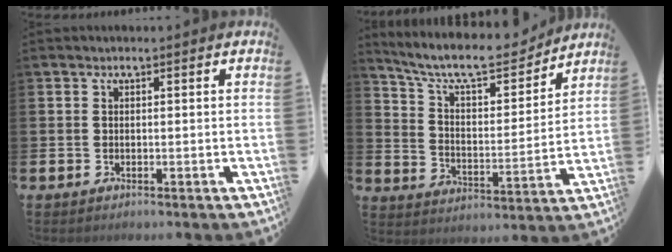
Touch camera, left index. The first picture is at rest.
{"total": 10.0, "force": [8.9, 2.6, 3.7], "torque": [-0.101, -0.061, 0.151]}